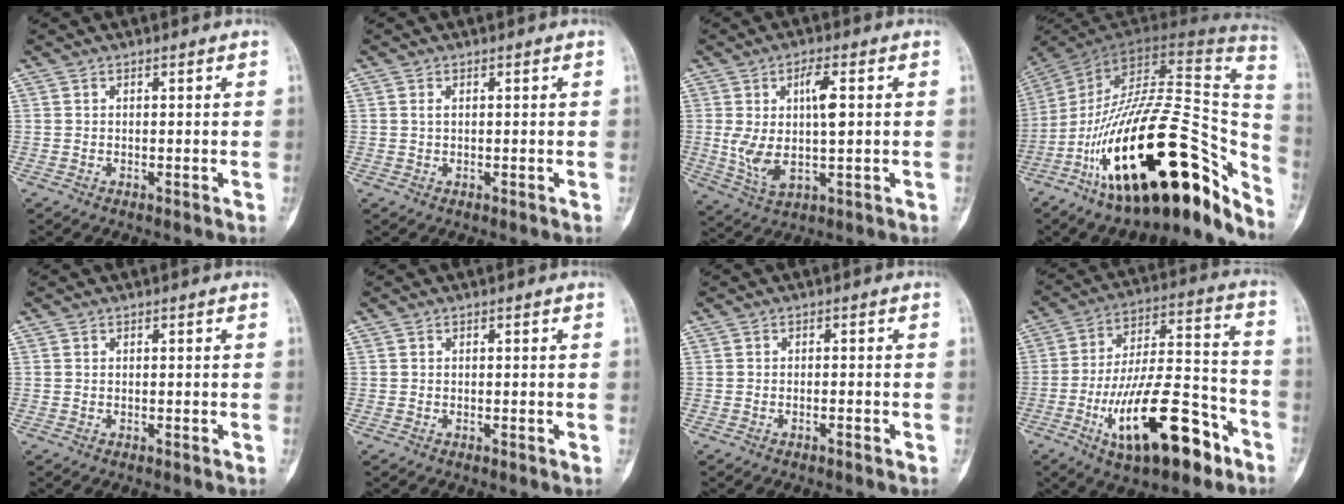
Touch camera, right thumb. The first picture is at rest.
{"total": 0.7, "force": [0.2, 0.4, 0.6], "torque": [-0.015, 0.002, 0.005]}
{"total": 10.7, "force": [1.1, 4.1, 9.8], "torque": [-0.197, 0.003, 0.029]}
{"total": 33.7, "force": [-16.3, 13.4, 26.3], "torque": [-0.339, 0.087, -0.260]}
{"total": 0.0}
{"total": 0.0}
{"total": 0.9, "force": [-0.7, 0.2, 0.6], "torque": [-0.020, 0.010, -0.008]}
{"total": 21.7, "force": [-10.3, 8.4, 17.2], "torque": [-0.293, 0.063, -0.162]}